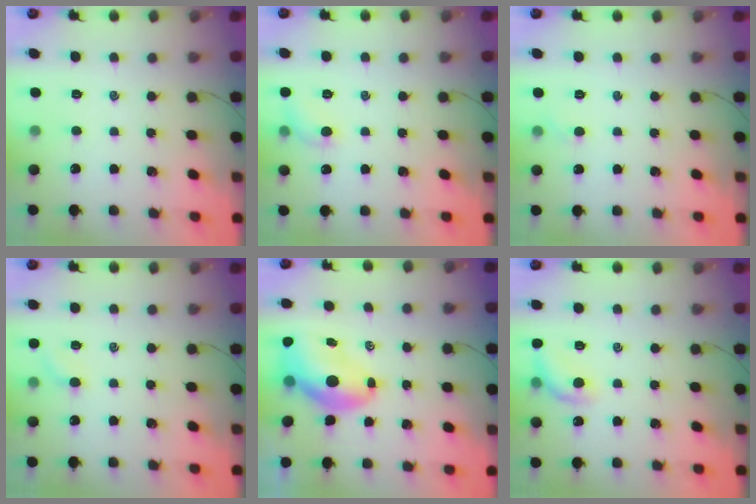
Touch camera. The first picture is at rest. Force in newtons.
{"total": 5.5, "press": 5.4, "slide": 1.1}
{"total": 2.7, "press": 2.5, "slide": 0.9}
{"total": 4.3, "press": 4.2, "slide": 1.1}
{"total": 9.5, "press": 9.0, "slide": 3.0}
{"total": 9.4, "press": 9.2, "slide": 1.8}